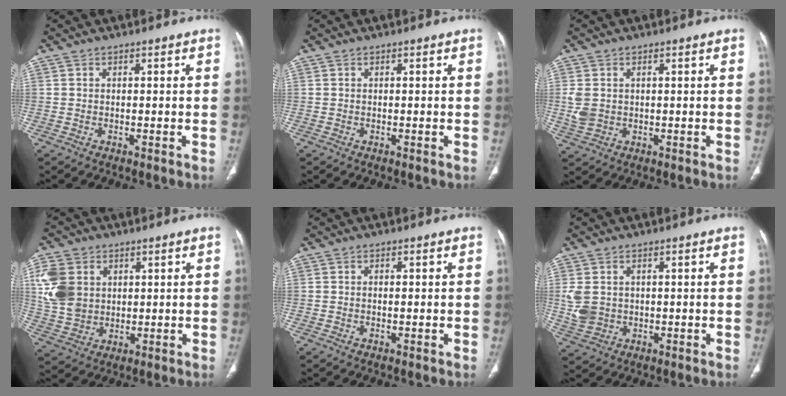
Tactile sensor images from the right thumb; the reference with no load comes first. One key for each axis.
{"total": 0.0}
{"total": 4.1, "fx": 0.3, "fy": 3.2, "fz": 2.6, "tx": -0.060, "ty": 0.002, "tz": 0.014}
{"total": 11.4, "fx": 2.9, "fy": 9.0, "fz": 6.3, "tx": -0.118, "ty": -0.004, "tz": 0.062}
{"total": 0.5, "fx": 0.0, "fy": 0.2, "fz": 0.5, "tx": -0.009, "ty": 0.000, "tz": 0.002}
{"total": 5.7, "fx": 0.5, "fy": 4.6, "fz": 3.3, "tx": -0.069, "ty": 0.000, "tz": 0.021}